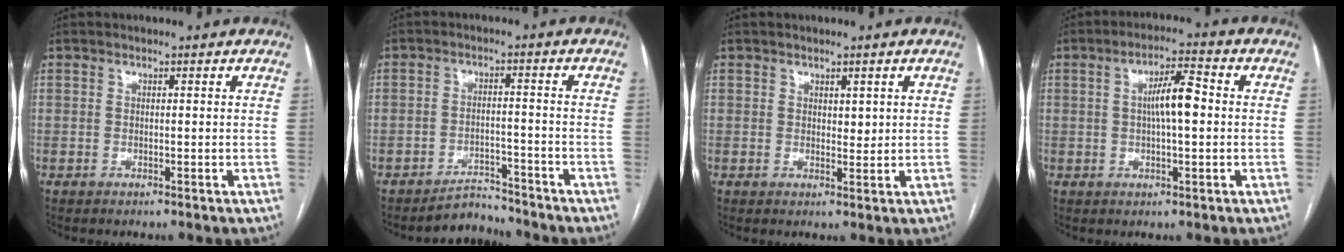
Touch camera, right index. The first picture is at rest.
{"total": 4.3, "force": [-4.2, 0.9, -0.2], "torque": [0.003, 0.002, -0.065]}
{"total": 0.5, "force": [0.4, 0.2, 0.3], "torque": [-0.006, -0.003, 0.005]}
{"total": 6.4, "force": [0.4, 1.3, 6.2], "torque": [-0.113, 0.015, 0.005]}